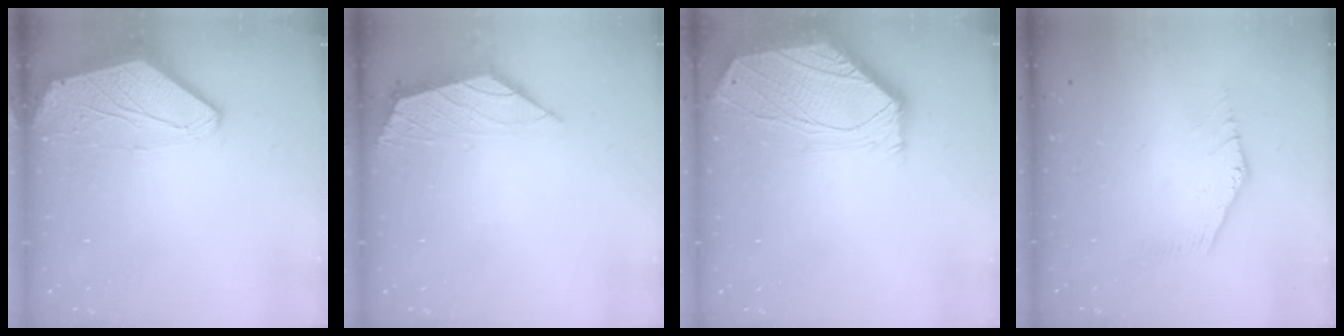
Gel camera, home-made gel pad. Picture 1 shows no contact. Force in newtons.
{"total": 2.1, "press": 2.0, "slide": 0.5}
{"total": 0.5, "press": 0.4, "slide": 0.3}
{"total": 0.6, "press": 0.6, "slide": 0.3}